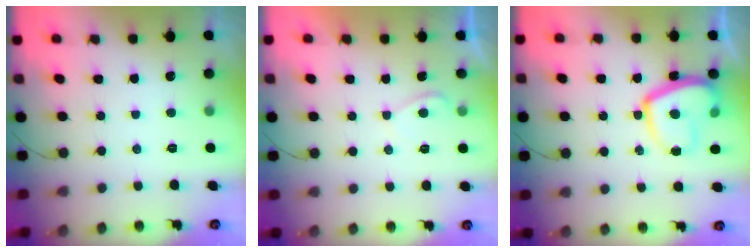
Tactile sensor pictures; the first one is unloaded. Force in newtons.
{"total": 1.0, "press": 0.7, "slide": 0.6}
{"total": 12.5, "press": 12.5, "slide": 1.2}